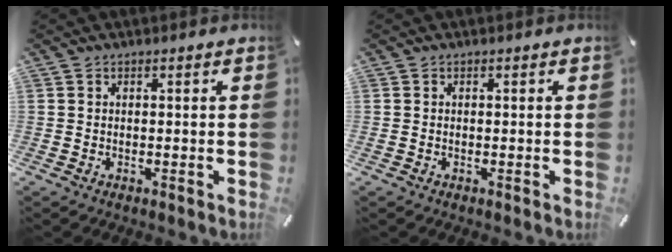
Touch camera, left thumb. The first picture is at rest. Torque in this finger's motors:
{"motor_torque": [-0.15, 0.10, -0.04, 0.01, 0.03]}